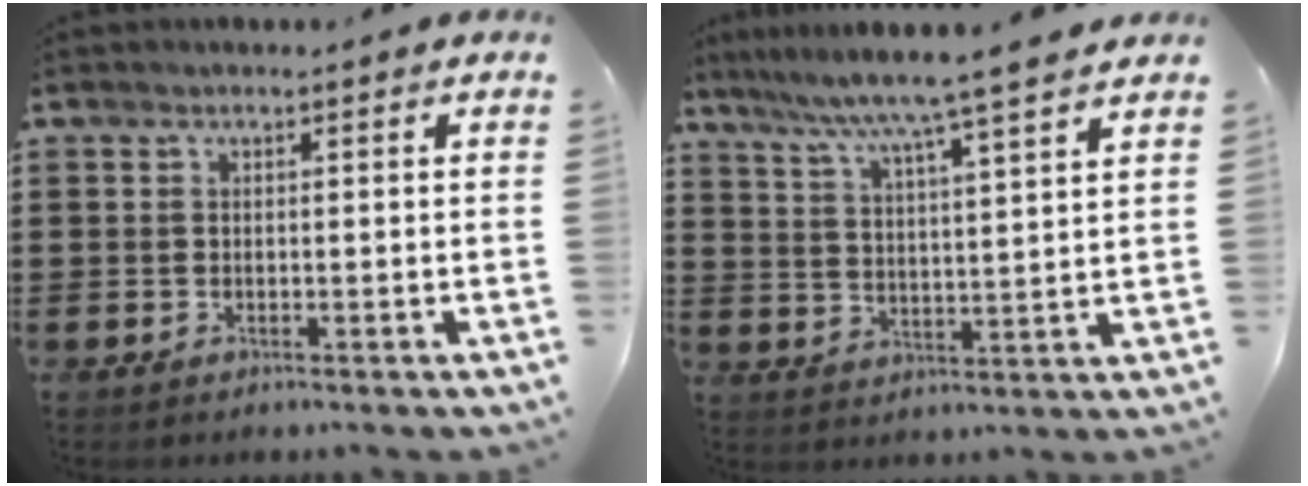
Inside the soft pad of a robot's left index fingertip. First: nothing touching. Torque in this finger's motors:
{"motor_torque": [1.65, -0.49, 0.64, 0.21]}